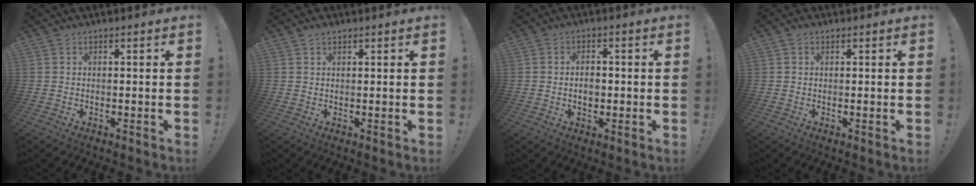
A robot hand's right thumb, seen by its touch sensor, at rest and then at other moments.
{"total": 1.4, "force": [1.1, 0.6, 0.6], "torque": [-0.012, -0.002, 0.021]}
{"total": 3.8, "force": [-0.8, 2.7, 2.6], "torque": [-0.031, 0.002, -0.017]}
{"total": 0.6, "force": [0.4, 0.4, 0.1], "torque": [-0.002, 0.001, 0.008]}